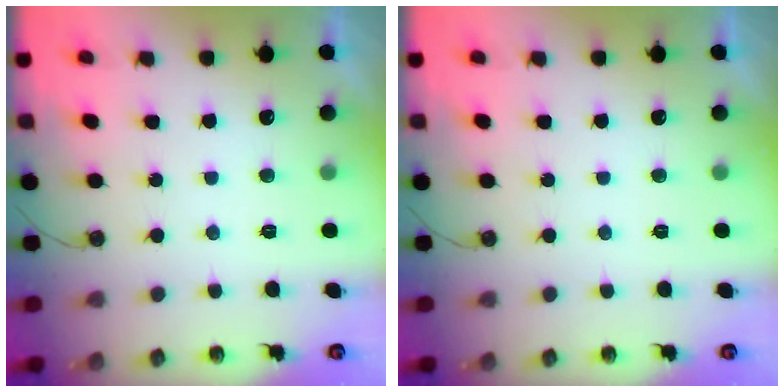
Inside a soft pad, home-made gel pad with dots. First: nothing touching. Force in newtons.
{"total": 0.0}